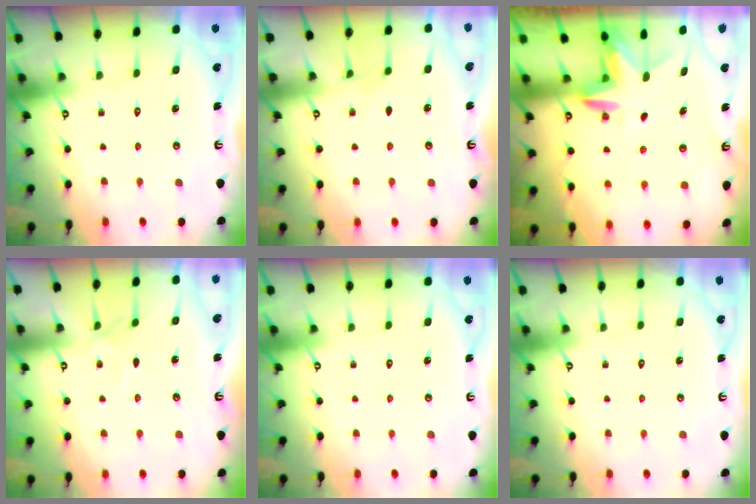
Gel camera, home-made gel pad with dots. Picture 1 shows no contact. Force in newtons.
{"total": 5.2, "press": 5.2, "slide": 0.3}
{"total": 3.0, "press": 3.0, "slide": 0.2}
{"total": 2.5, "press": 2.4, "slide": 0.5}
{"total": 0.0}
{"total": 0.0}